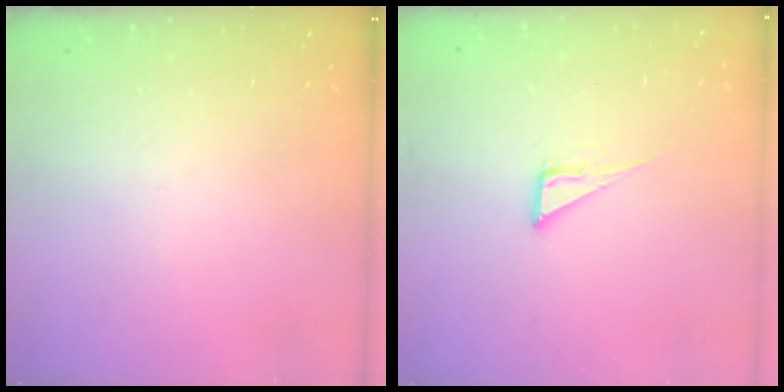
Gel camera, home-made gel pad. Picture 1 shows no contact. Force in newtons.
{"total": 6.1, "press": 6.1, "slide": 0.4}